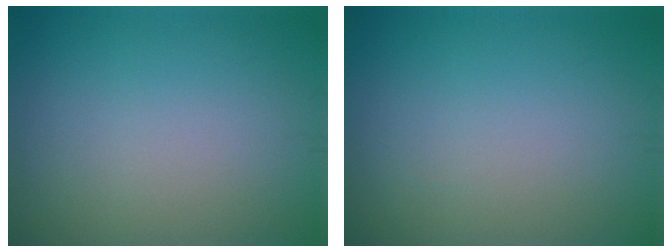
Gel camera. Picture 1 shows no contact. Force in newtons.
{"total": 0.0}